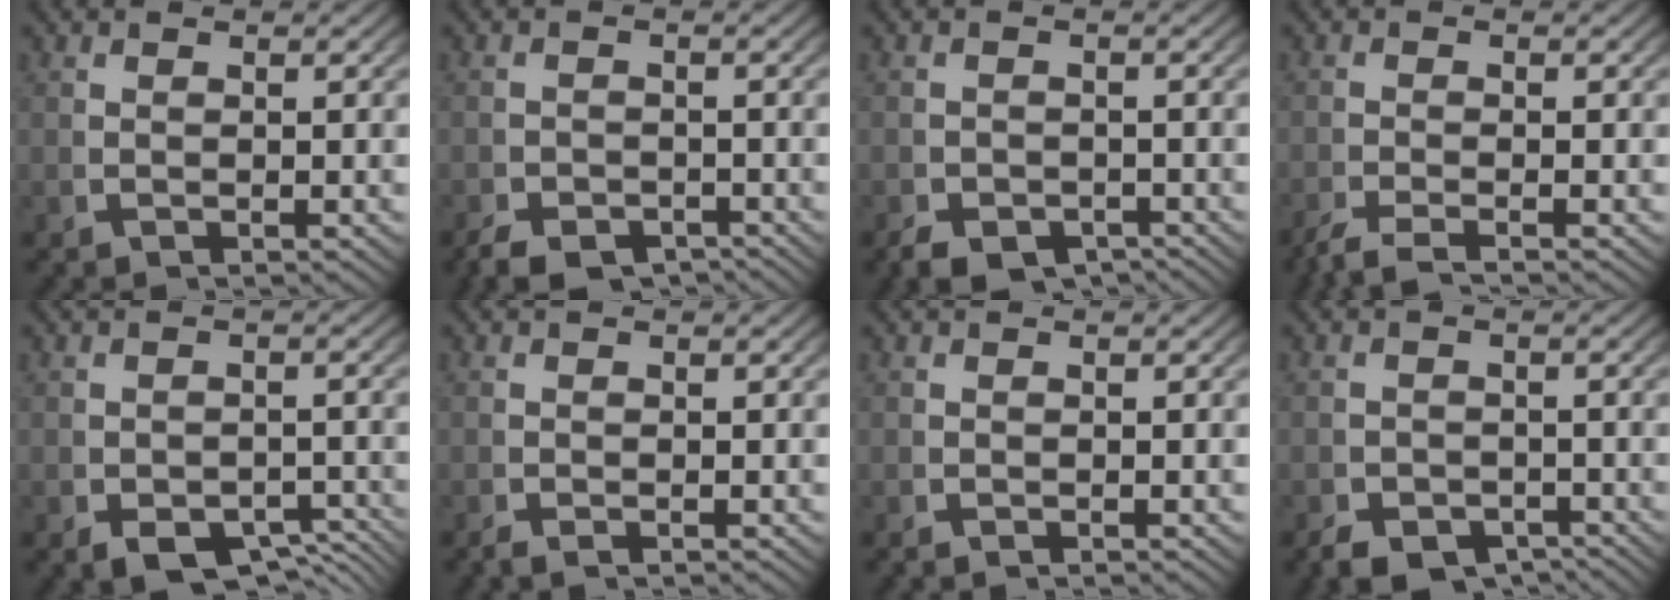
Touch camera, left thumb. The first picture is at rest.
{"total": 3.3, "force": [-2.9, 1.3, 0.9], "torque": [-0.008, -0.017, -0.047]}
{"total": 3.8, "force": [-3.0, 1.9, 1.3], "torque": [-0.012, -0.022, -0.045]}
{"total": 3.2, "force": [-2.8, 0.8, 1.3], "torque": [-0.025, -0.013, -0.045]}
{"total": 4.6, "force": [-2.5, 2.8, 2.7], "torque": [-0.039, -0.024, -0.034]}
{"total": 0.6, "force": [-0.6, 0.1, 0.2], "torque": [-0.003, -0.004, -0.011]}
{"total": 0.0}
{"total": 4.3, "force": [-3.4, 2.2, 1.4], "torque": [-0.013, -0.025, -0.051]}